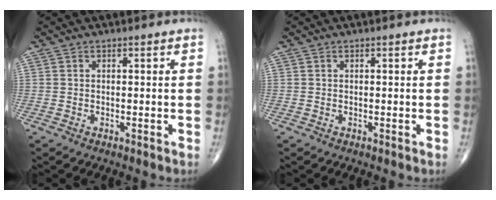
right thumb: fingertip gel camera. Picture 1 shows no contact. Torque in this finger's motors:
{"motor_torque": [0.00, 0.00, 0.00, 0.00, 0.00]}